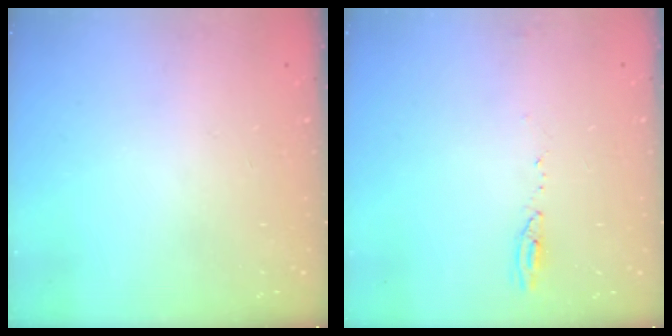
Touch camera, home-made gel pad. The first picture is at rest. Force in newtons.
{"total": 4.1, "press": 3.9, "slide": 1.4}